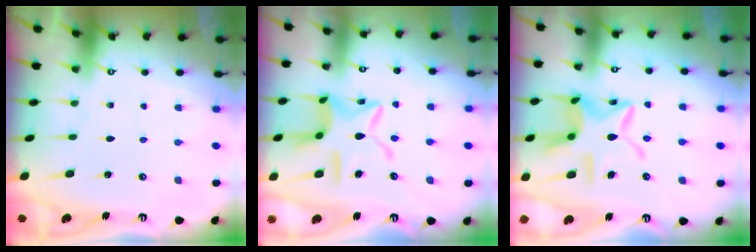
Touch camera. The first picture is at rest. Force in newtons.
{"total": 14.4, "press": 14.4, "slide": 1.2}
{"total": 15.5, "press": 15.4, "slide": 1.4}